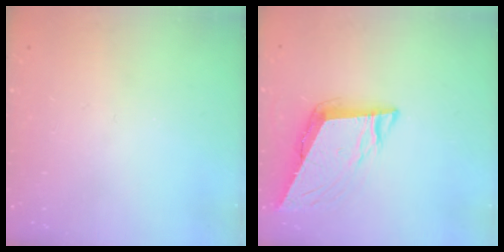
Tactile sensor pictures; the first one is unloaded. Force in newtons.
{"total": 9.8, "press": 9.3, "slide": 3.0}